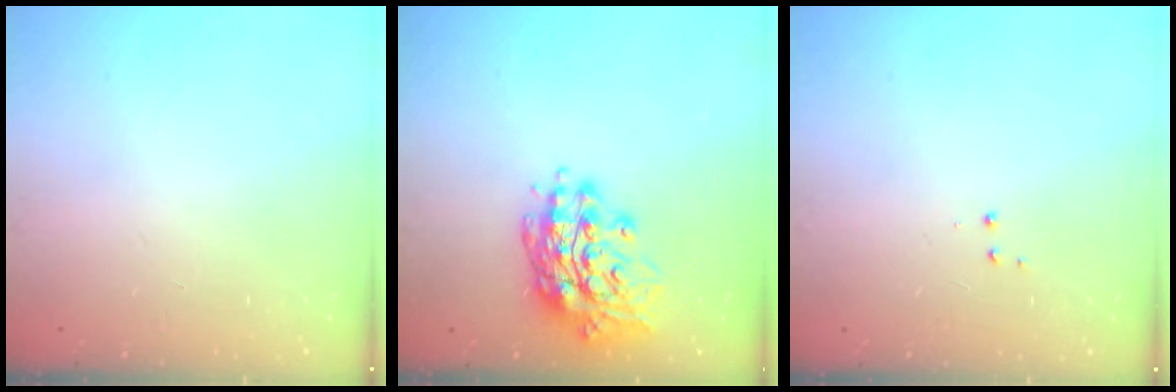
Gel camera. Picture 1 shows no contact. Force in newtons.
{"total": 15.6, "press": 15.3, "slide": 3.5}
{"total": 2.8, "press": 2.7, "slide": 0.5}